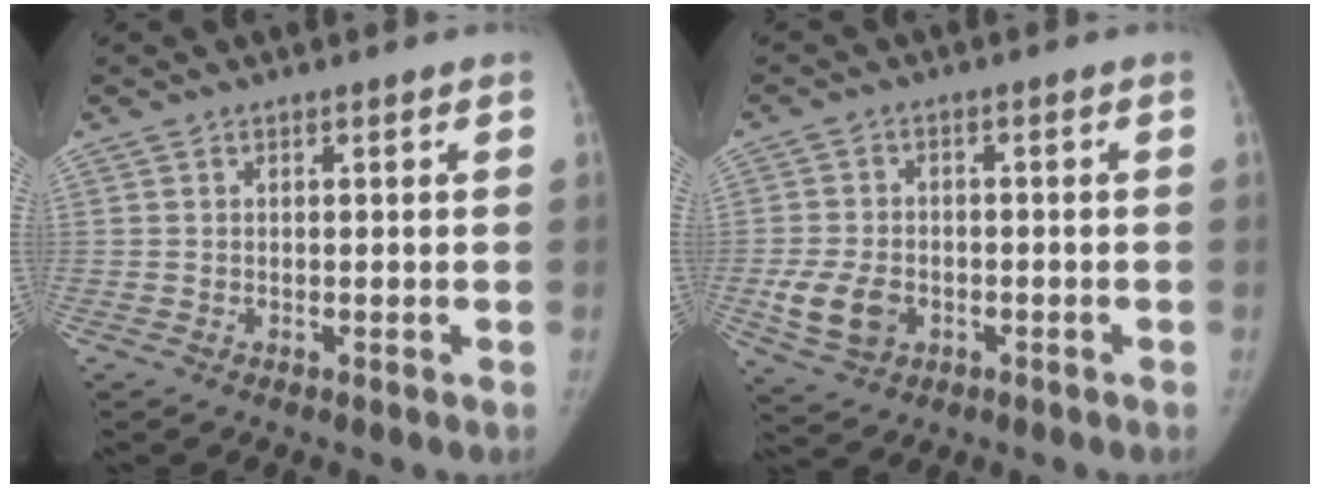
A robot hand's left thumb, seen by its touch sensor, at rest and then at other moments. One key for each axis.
{"total": 7.8, "fx": -2.1, "fy": 5.7, "fz": 4.8, "tx": -0.087, "ty": 0.002, "tz": -0.033}